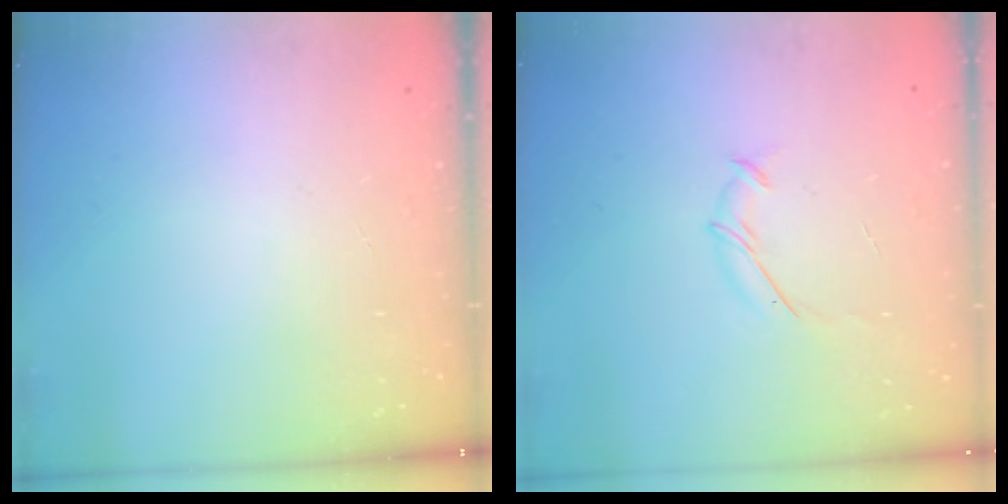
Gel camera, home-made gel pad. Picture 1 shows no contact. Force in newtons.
{"total": 5.3, "press": 5.1, "slide": 1.0}